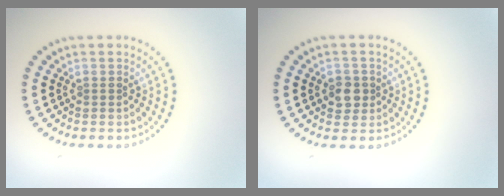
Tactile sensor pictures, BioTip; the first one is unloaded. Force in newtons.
{"total": 1.9, "press": 1.8, "slide": 0.5}